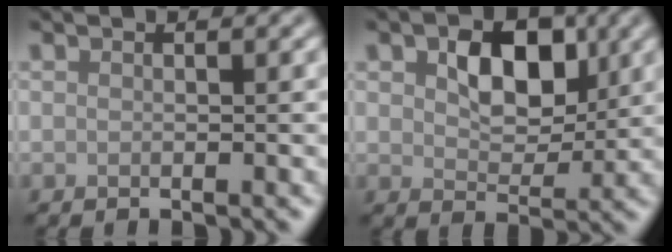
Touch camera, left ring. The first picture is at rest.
{"total": 5.2, "force": [1.5, 3.4, 3.7], "torque": [-0.061, -0.001, 0.019]}